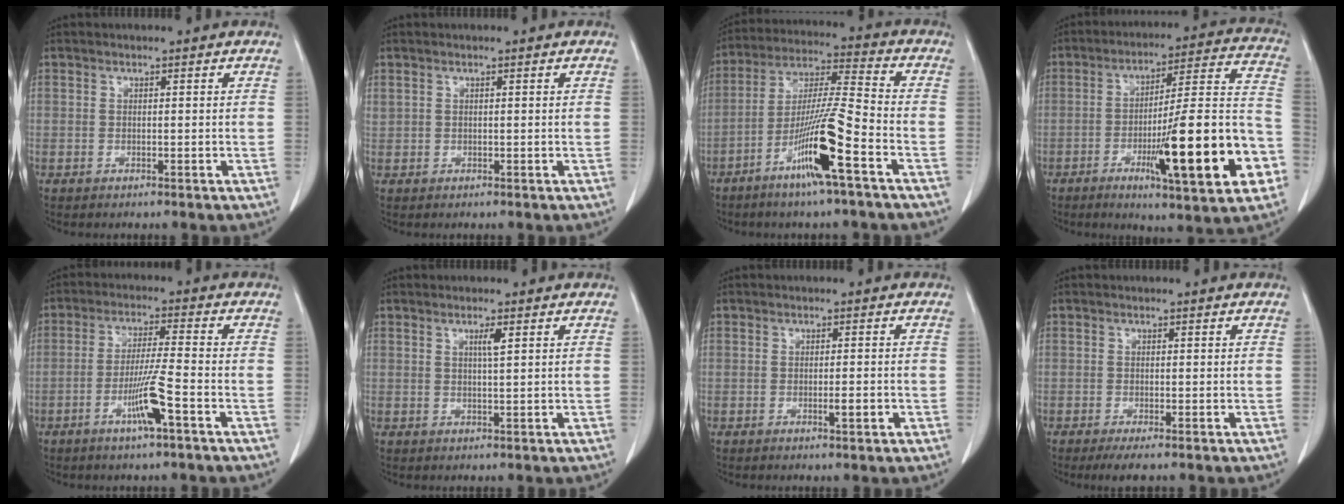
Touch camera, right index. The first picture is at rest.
{"total": 0.6, "force": [0.4, 0.3, 0.2], "torque": [-0.008, 0.014, 0.014]}
{"total": 13.0, "force": [-6.4, -0.6, 11.3], "torque": [-0.220, -0.011, -0.122]}
{"total": 21.5, "force": [-7.6, 1.9, 20.0], "torque": [-0.265, 0.002, -0.109]}
{"total": 7.1, "force": [-3.2, -0.6, 6.2], "torque": [-0.123, -0.008, -0.061]}
{"total": 1.7, "force": [0.7, -0.1, 1.5], "torque": [-0.029, -0.002, 0.012]}
{"total": 2.0, "force": [-0.7, 0.3, 1.8], "torque": [-0.032, -0.002, -0.009]}
{"total": 2.7, "force": [-2.0, 0.1, 1.9], "torque": [-0.031, -0.009, -0.035]}